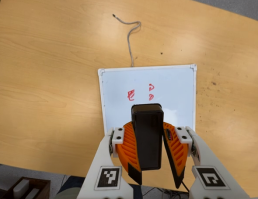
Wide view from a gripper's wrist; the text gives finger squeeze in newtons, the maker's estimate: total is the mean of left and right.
{"total": 10.6, "left": 9.9, "right": 11.2}